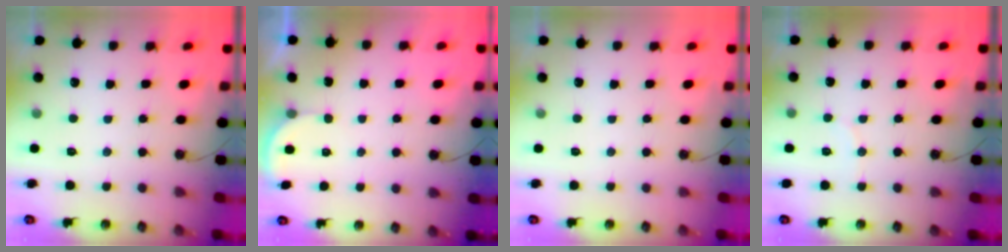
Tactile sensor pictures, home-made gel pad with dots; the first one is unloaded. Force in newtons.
{"total": 1.4, "press": 1.3, "slide": 0.5}
{"total": 0.0}
{"total": 2.9, "press": 2.9, "slide": 0.3}